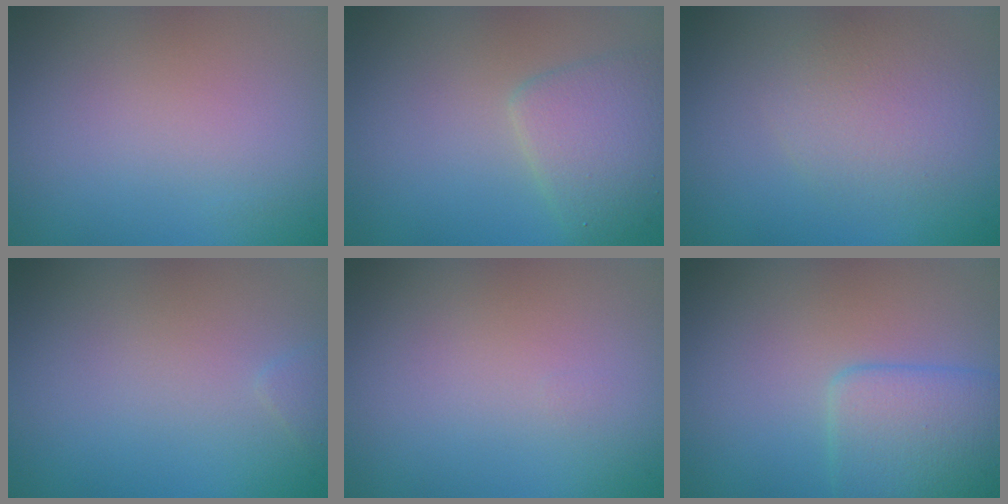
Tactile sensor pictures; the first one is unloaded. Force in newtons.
{"total": 3.4, "press": 3.4, "slide": 0.2}
{"total": 3.0, "press": 3.0, "slide": 0.0}
{"total": 0.6, "press": 0.6, "slide": 0.1}
{"total": 0.0}
{"total": 4.0, "press": 4.0, "slide": 0.3}